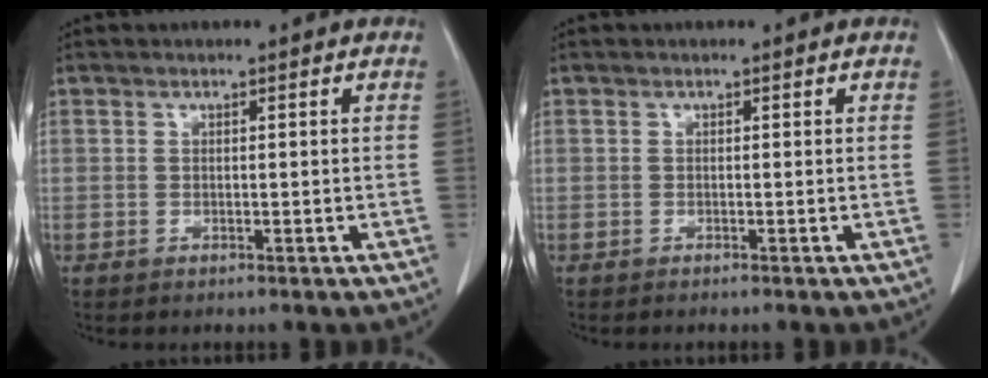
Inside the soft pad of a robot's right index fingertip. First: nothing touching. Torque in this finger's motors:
{"motor_torque": [0.06, -0.03, 0.03, 0.01]}